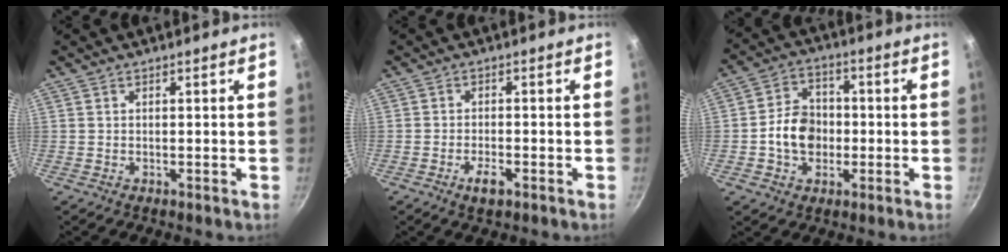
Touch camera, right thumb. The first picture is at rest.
{"total": 3.4, "force": [-1.8, 1.4, 2.6], "torque": [-0.045, 0.010, -0.032]}
{"total": 9.3, "force": [-1.4, 7.4, 5.4], "torque": [-0.061, 0.021, -0.032]}